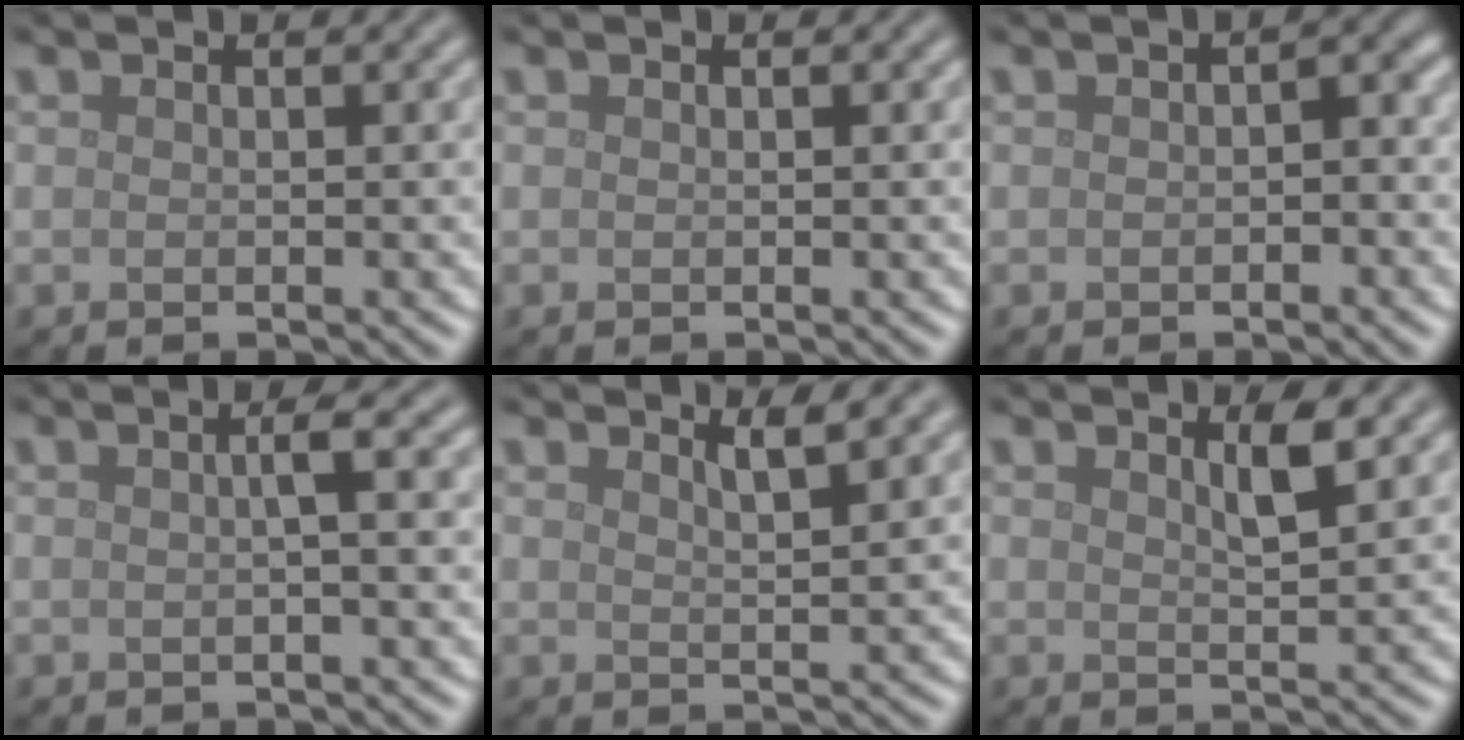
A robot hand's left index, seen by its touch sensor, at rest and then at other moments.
{"total": 0.0}
{"total": 1.7, "force": [-0.1, 0.9, 1.5], "torque": [-0.018, 0.005, -0.002]}
{"total": 2.4, "force": [0.2, 0.6, 2.3], "torque": [-0.031, 0.009, -0.003]}
{"total": 2.4, "force": [1.8, 0.4, 1.5], "torque": [-0.010, 0.004, 0.025]}
{"total": 2.3, "force": [1.4, 0.4, 1.7], "torque": [-0.023, 0.001, 0.020]}